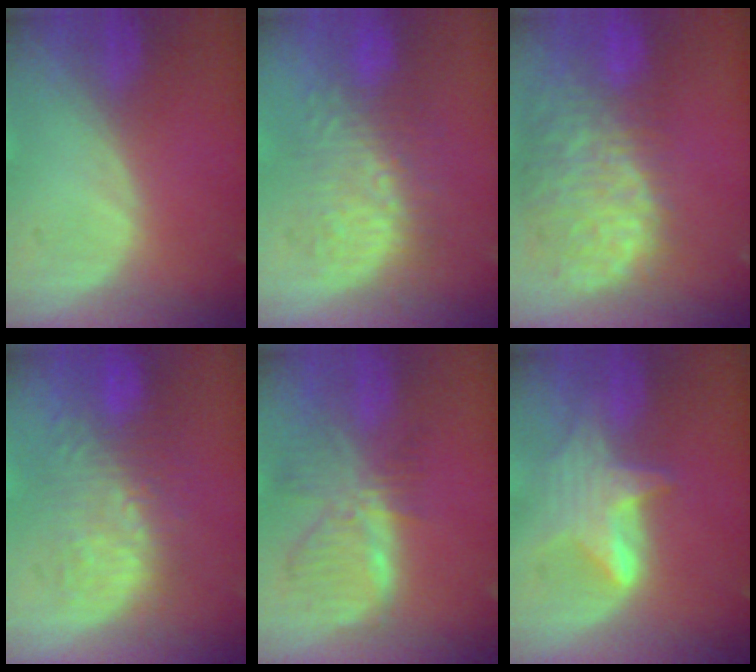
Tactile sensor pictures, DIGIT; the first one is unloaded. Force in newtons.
{"total": 8.7, "press": 8.6, "slide": 1.6}
{"total": 13.5, "press": 11.1, "slide": 7.8}
{"total": 10.2, "press": 9.1, "slide": 4.7}
{"total": 7.8, "press": 7.0, "slide": 3.5}
{"total": 5.8, "press": 5.8, "slide": 0.8}